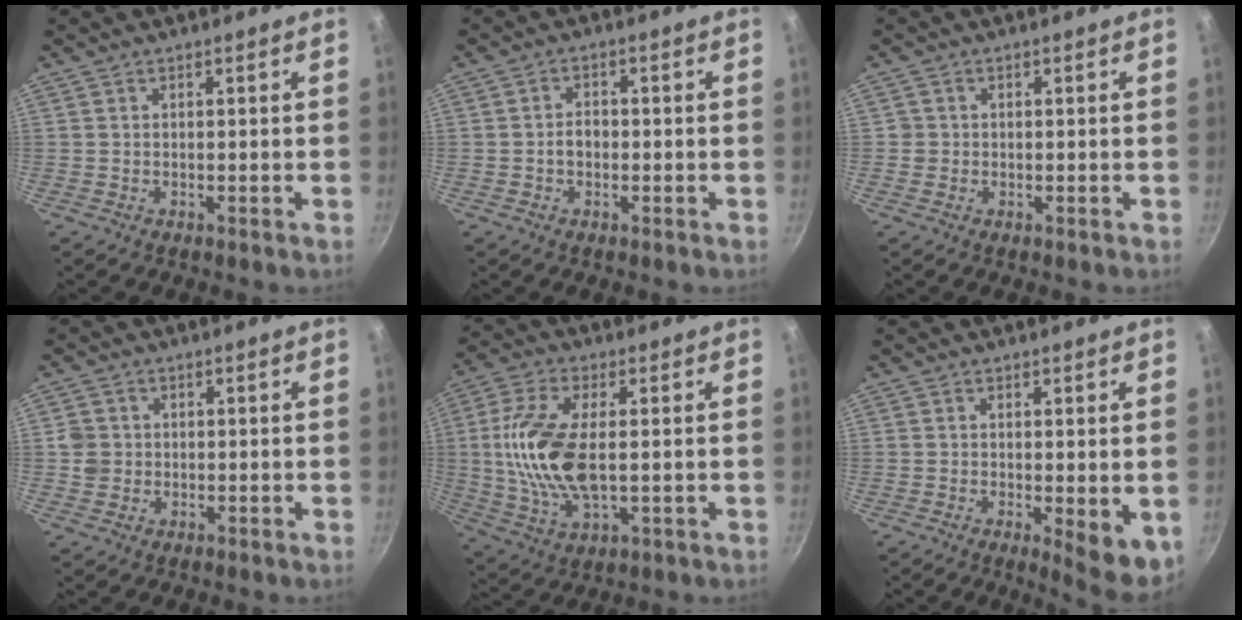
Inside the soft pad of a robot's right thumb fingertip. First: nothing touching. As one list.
[{"total": 2.7, "force": [-0.6, 2.0, 1.8], "torque": [-0.020, 0.011, -0.016]}, {"total": 1.4, "force": [-0.1, 1.4, 0.0], "torque": [0.009, 0.006, -0.004]}, {"total": 3.4, "force": [0.1, 3.2, 1.1], "torque": [-0.005, 0.004, 0.002]}, {"total": 15.7, "force": [0.4, 7.4, 13.8], "torque": [-0.293, -0.007, 0.011]}, {"total": 6.4, "force": [-1.4, 1.8, 6.0], "torque": [-0.081, -0.018, -0.017]}]